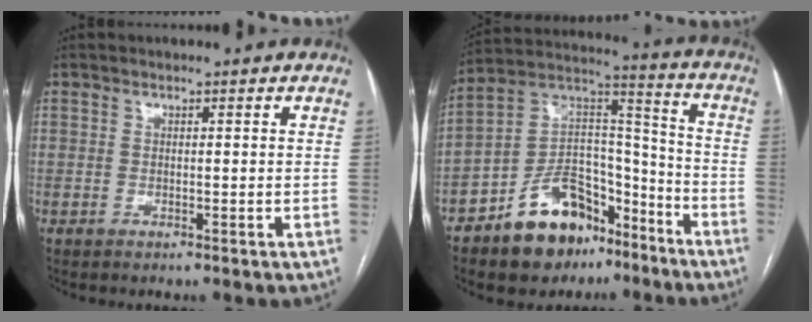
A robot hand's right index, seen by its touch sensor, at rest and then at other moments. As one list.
[{"total": 16.1, "force": [-10.5, 8.9, 8.2], "torque": [-0.140, 0.047, -0.174]}]